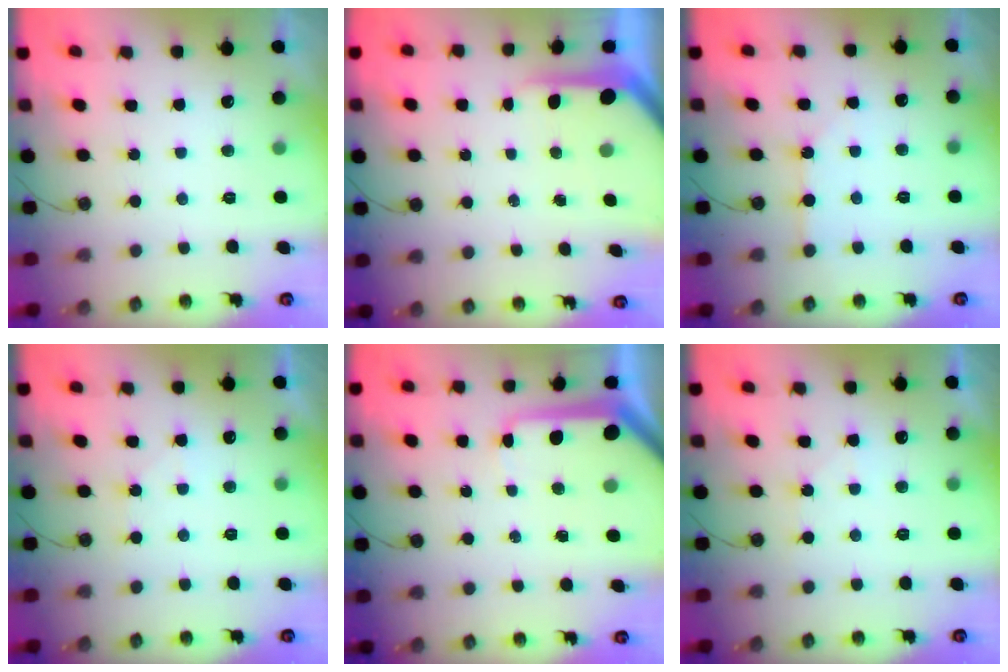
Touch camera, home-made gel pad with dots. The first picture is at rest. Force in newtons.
{"total": 7.2, "press": 7.2, "slide": 0.7}
{"total": 1.7, "press": 1.7, "slide": 0.3}
{"total": 4.0, "press": 4.0, "slide": 0.5}
{"total": 10.1, "press": 10.1, "slide": 1.1}
{"total": 4.0, "press": 4.0, "slide": 0.5}